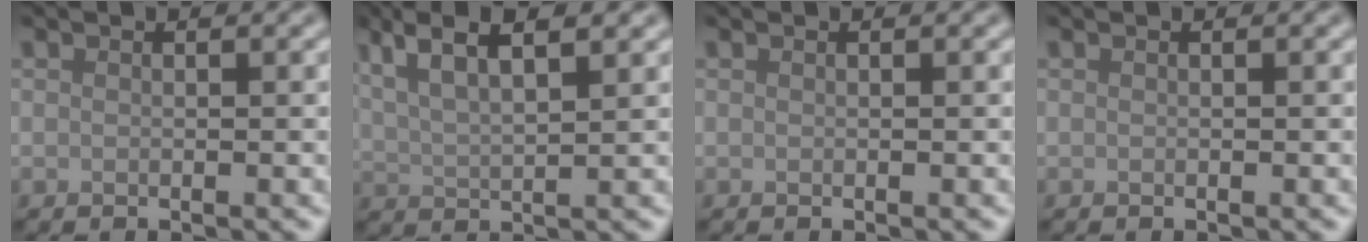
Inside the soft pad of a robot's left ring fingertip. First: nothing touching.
{"total": 6.1, "force": [3.6, 1.7, 4.6], "torque": [-0.081, 0.016, 0.064]}
{"total": 0.0}
{"total": 0.0}